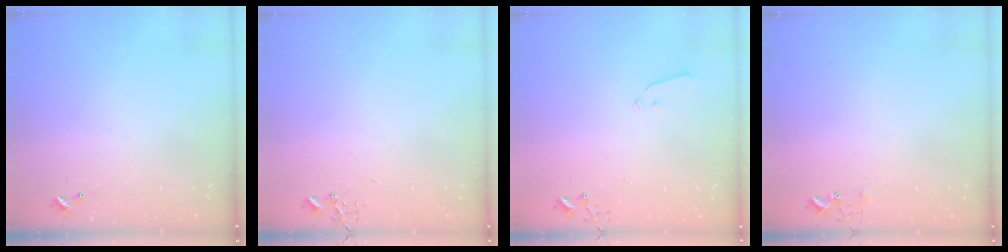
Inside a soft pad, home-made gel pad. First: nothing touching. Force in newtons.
{"total": 0.0}
{"total": 3.6, "press": 3.6, "slide": 0.6}
{"total": 5.4, "press": 5.4, "slide": 0.7}